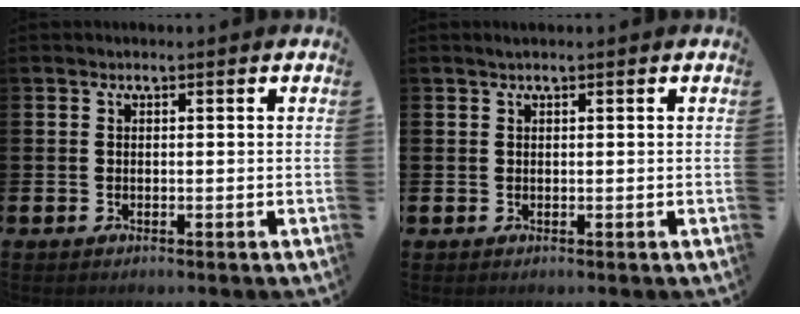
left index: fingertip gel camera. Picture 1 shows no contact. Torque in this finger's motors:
{"motor_torque": [-0.08, 0.01, 0.02, 0.06]}